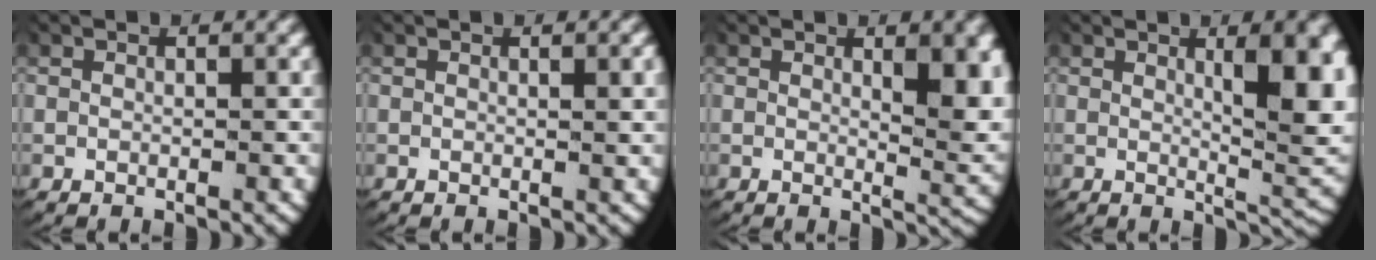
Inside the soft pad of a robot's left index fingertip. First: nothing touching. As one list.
[{"total": 0.9, "force": [0.5, -0.2, 0.7], "torque": [-0.011, -0.002, 0.010]}, {"total": 3.8, "force": [1.0, 1.0, 3.5], "torque": [-0.046, -0.019, 0.022]}, {"total": 6.8, "force": [1.4, 2.1, 6.3], "torque": [-0.083, -0.017, 0.030]}]